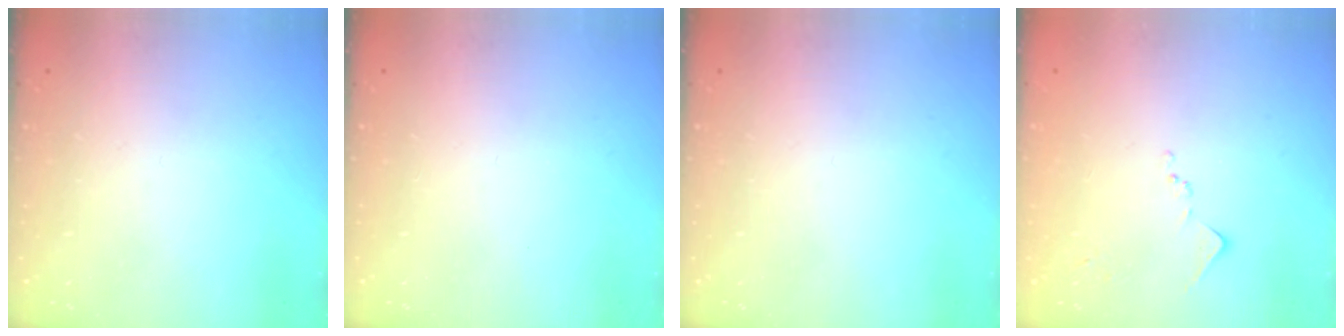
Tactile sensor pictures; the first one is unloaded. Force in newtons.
{"total": 0.0}
{"total": 0.0}
{"total": 7.5, "press": 7.4, "slide": 0.8}